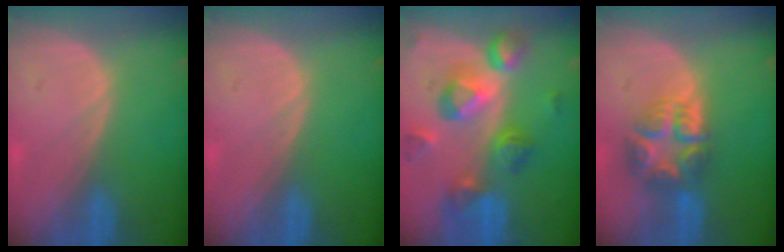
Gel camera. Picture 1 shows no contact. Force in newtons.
{"total": 0.0}
{"total": 10.4, "press": 9.3, "slide": 4.8}
{"total": 7.8, "press": 6.8, "slide": 3.9}